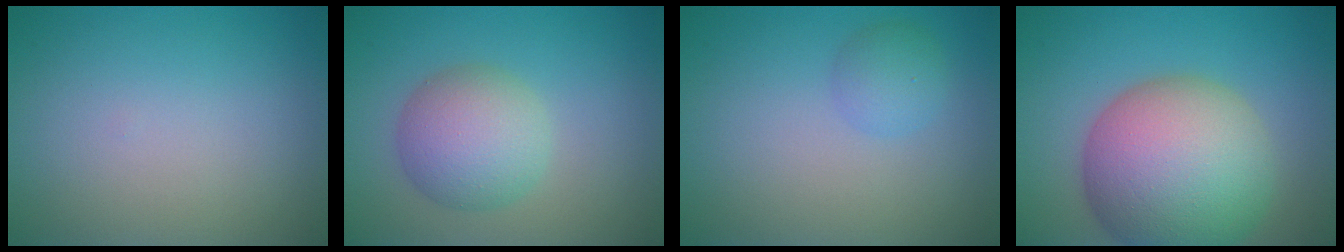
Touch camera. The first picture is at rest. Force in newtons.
{"total": 5.1, "press": 5.1, "slide": 0.2}
{"total": 1.8, "press": 1.8, "slide": 0.1}
{"total": 13.2, "press": 13.2, "slide": 0.6}